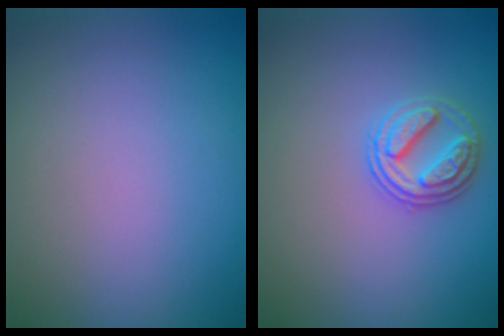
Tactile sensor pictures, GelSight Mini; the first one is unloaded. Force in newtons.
{"total": 2.6, "press": 2.6, "slide": 0.5}